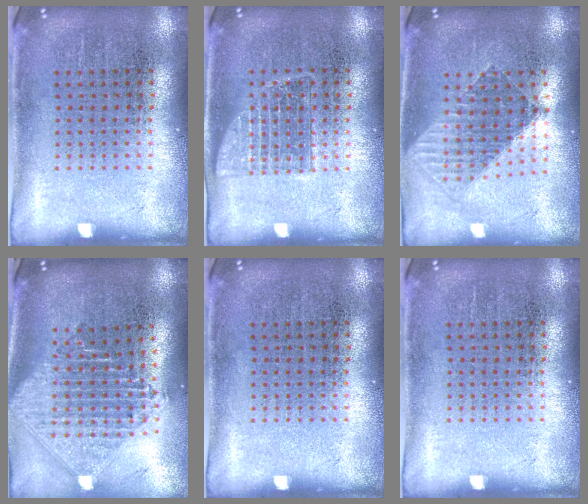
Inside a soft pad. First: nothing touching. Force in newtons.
{"total": 1.0, "press": 1.0, "slide": 0.2}
{"total": 1.6, "press": 1.3, "slide": 0.9}
{"total": 2.3, "press": 1.8, "slide": 1.4}
{"total": 0.0}
{"total": 0.0}